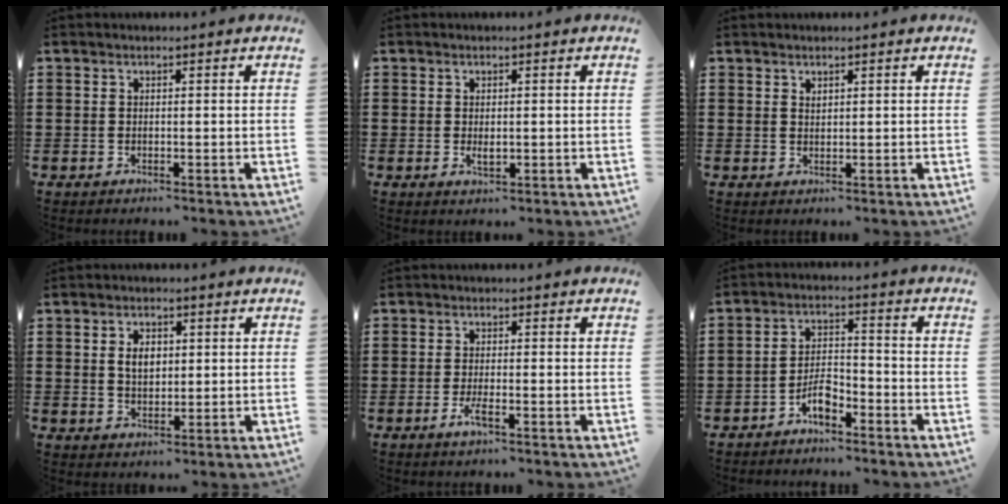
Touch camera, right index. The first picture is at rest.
{"total": 1.5, "force": [0.0, 0.6, 1.3], "torque": [-0.026, 0.001, -0.001]}
{"total": 0.8, "force": [0.7, 0.3, 0.2], "torque": [-0.005, 0.000, 0.013]}
{"total": 3.5, "force": [0.5, 2.3, 2.6], "torque": [-0.049, 0.007, 0.006]}
{"total": 2.4, "force": [-1.2, 0.4, 2.0], "torque": [-0.047, -0.008, -0.026]}
{"total": 4.6, "force": [-3.3, 1.7, 2.8], "torque": [-0.062, 0.006, -0.066]}